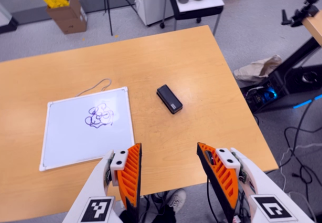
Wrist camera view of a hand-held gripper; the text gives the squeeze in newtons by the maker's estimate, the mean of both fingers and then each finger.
{"total": 0.0}